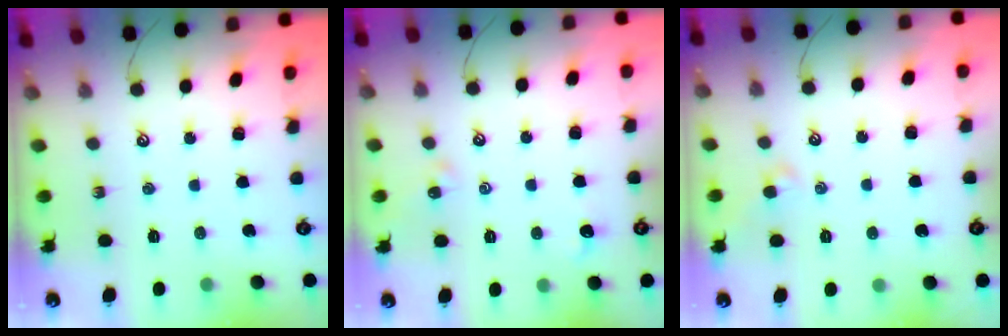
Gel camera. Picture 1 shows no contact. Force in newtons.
{"total": 2.0, "press": 1.9, "slide": 0.5}
{"total": 0.7, "press": 0.5, "slide": 0.5}